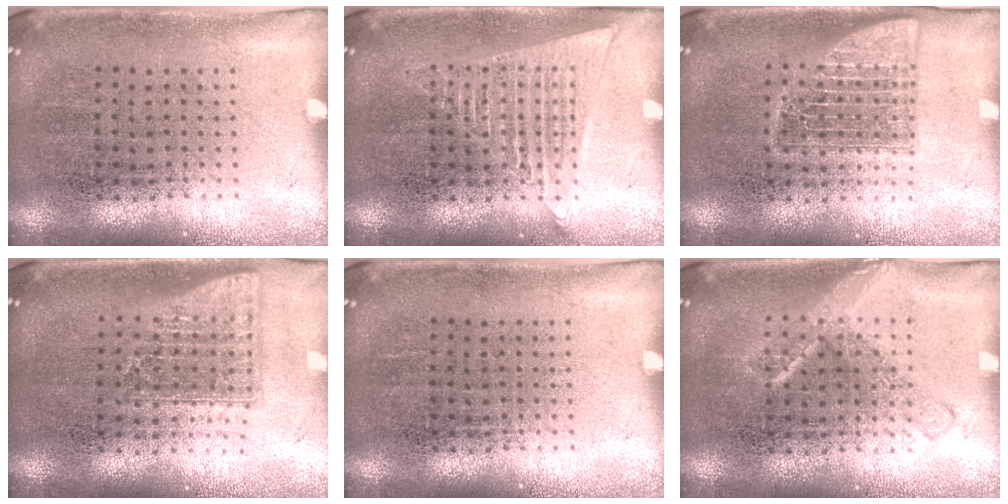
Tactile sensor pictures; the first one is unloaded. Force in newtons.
{"total": 2.2, "press": 2.2, "slide": 0.2}
{"total": 2.4, "press": 2.4, "slide": 0.4}
{"total": 1.6, "press": 1.3, "slide": 1.0}
{"total": 0.0}
{"total": 2.1, "press": 2.1, "slide": 0.3}